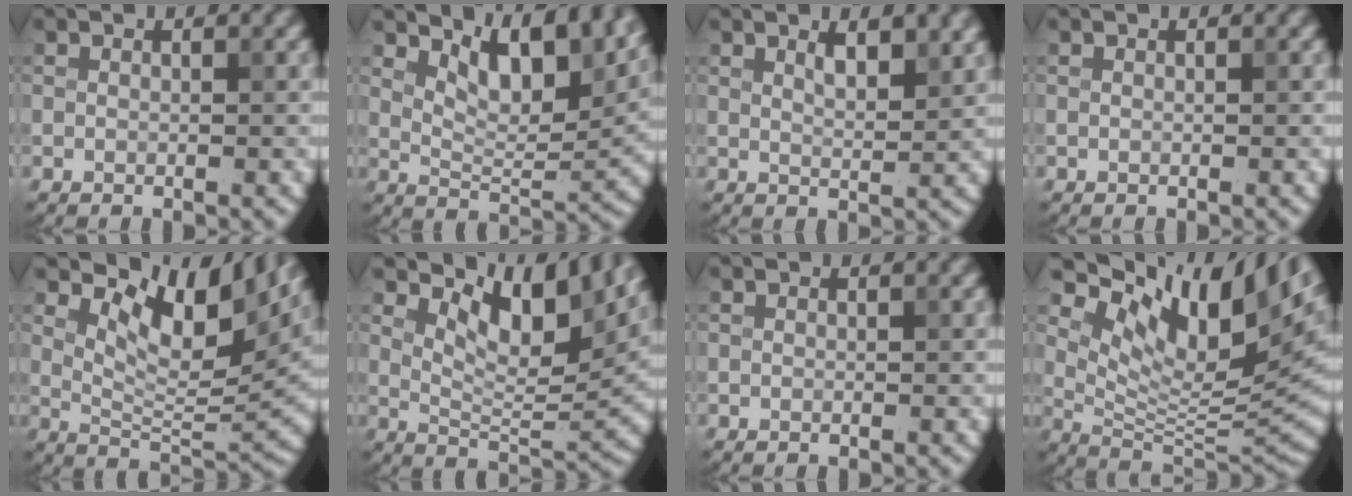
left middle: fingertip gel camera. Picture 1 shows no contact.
{"total": 7.5, "force": [4.5, 3.1, 5.2], "torque": [-0.081, -0.007, 0.076]}
{"total": 2.8, "force": [1.8, 0.8, 2.1], "torque": [-0.028, -0.002, 0.031]}
{"total": 0.0}
{"total": 9.5, "force": [5.1, 3.9, 7.1], "torque": [-0.111, -0.003, 0.091]}
{"total": 8.0, "force": [4.4, 3.3, 5.8], "torque": [-0.086, -0.005, 0.075]}
{"total": 0.0}
{"total": 13.3, "force": [7.1, 5.0, 10.1], "torque": [-0.172, 0.009, 0.138]}